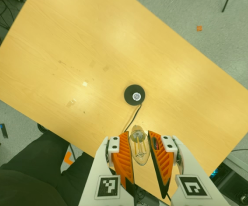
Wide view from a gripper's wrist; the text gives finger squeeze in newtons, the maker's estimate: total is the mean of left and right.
{"total": 9.9, "left": 9.2, "right": 10.7}